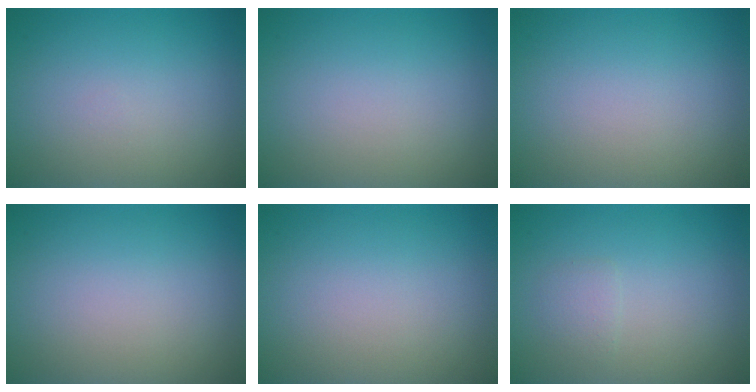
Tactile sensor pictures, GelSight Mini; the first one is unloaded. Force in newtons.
{"total": 0.0}
{"total": 0.0}
{"total": 0.0}
{"total": 0.0}
{"total": 1.0, "press": 1.0, "slide": 0.1}